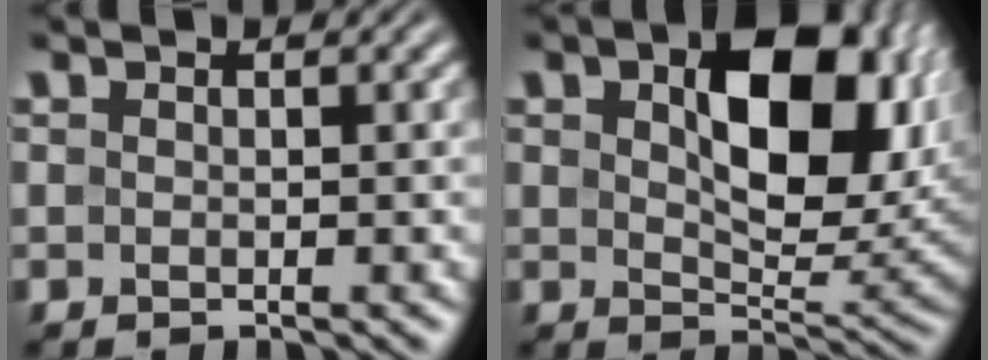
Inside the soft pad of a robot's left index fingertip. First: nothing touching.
{"total": 11.7, "force": [2.8, 6.3, 9.4], "torque": [-0.141, -0.006, 0.057]}